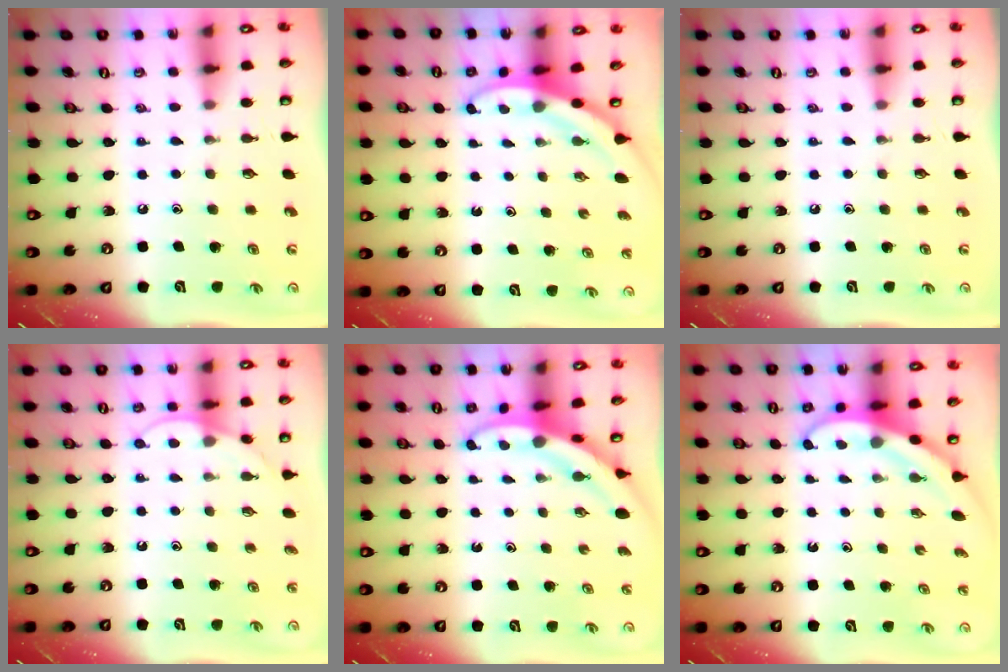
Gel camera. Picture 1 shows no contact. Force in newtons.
{"total": 3.4, "press": 3.4, "slide": 0.2}
{"total": 0.0}
{"total": 6.2, "press": 6.2, "slide": 0.5}
{"total": 3.2, "press": 3.2, "slide": 0.3}
{"total": 3.6, "press": 3.6, "slide": 0.1}